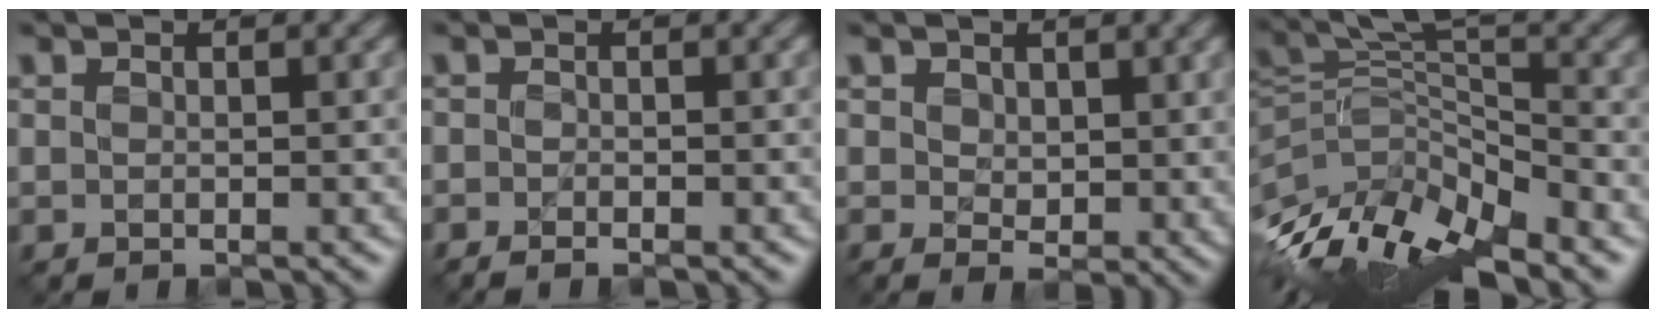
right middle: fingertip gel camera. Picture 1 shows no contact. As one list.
[{"total": 1.4, "force": [-1.0, 0.4, 0.9], "torque": [-0.007, -0.006, -0.016]}, {"total": 2.0, "force": [0.9, 1.5, 1.1], "torque": [-0.026, -0.010, 0.022]}, {"total": 10.4, "force": [-6.4, 3.2, 7.5], "torque": [-0.156, -0.001, -0.113]}]